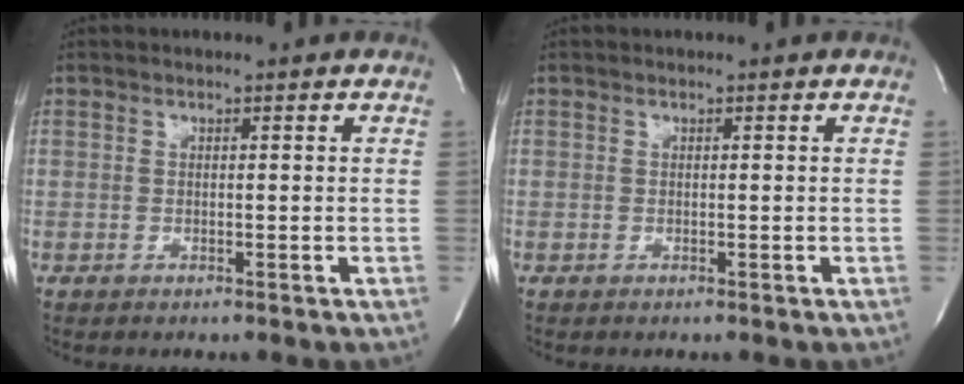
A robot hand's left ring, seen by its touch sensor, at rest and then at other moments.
{"total": 0.0}